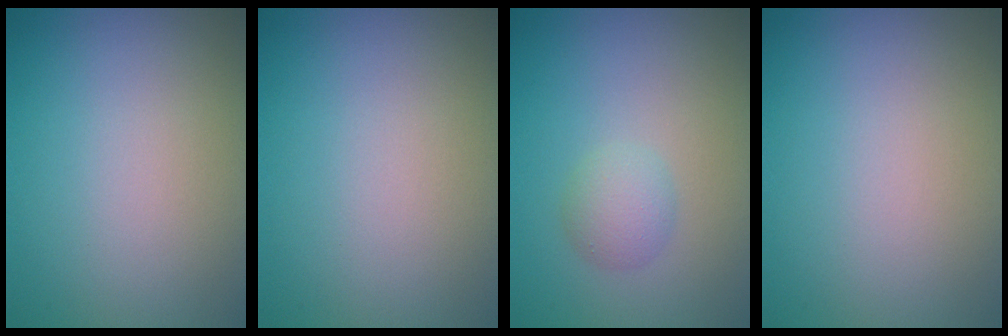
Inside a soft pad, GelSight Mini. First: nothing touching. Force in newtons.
{"total": 0.0}
{"total": 1.9, "press": 1.9, "slide": 0.0}
{"total": 0.0}